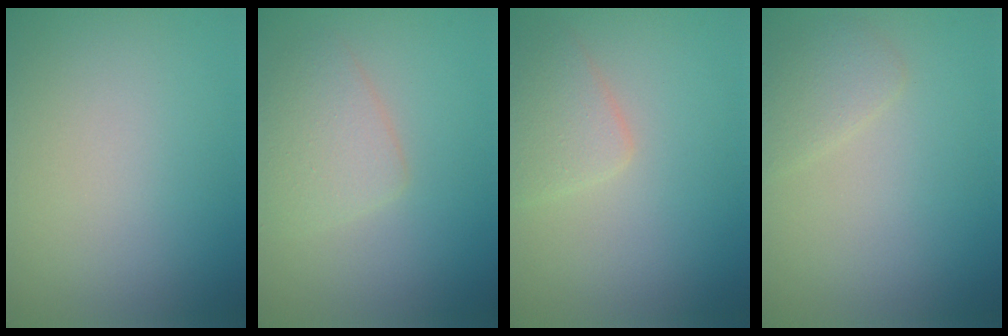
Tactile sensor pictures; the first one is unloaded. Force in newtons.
{"total": 2.8, "press": 2.8, "slide": 0.1}
{"total": 2.4, "press": 2.4, "slide": 0.0}
{"total": 1.7, "press": 1.7, "slide": 0.0}